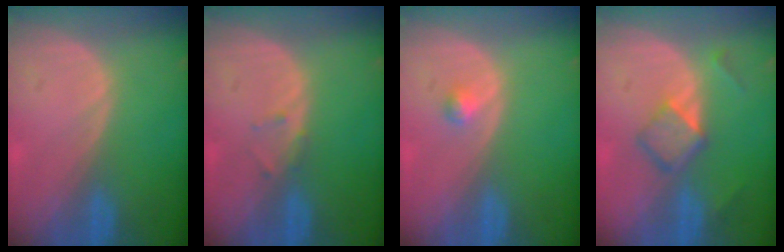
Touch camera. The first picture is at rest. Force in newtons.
{"total": 1.1, "press": 1.0, "slide": 0.2}
{"total": 1.1, "press": 1.1, "slide": 0.1}
{"total": 4.8, "press": 4.6, "slide": 1.6}